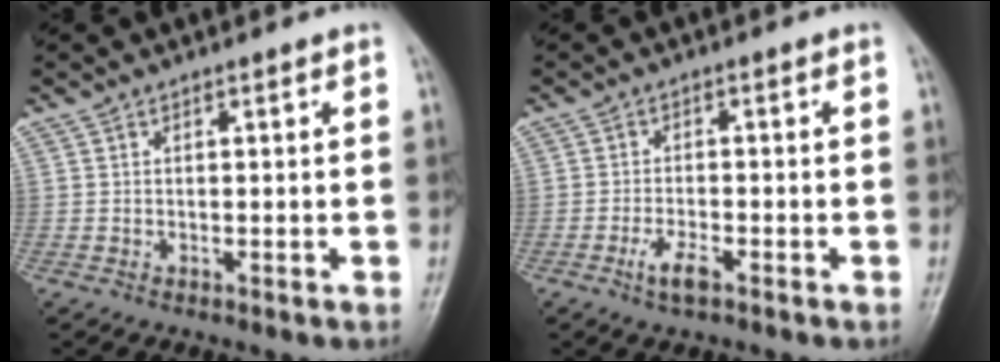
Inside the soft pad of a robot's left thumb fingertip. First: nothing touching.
{"total": 3.5, "force": [-1.9, 1.2, 2.6], "torque": [-0.057, 0.006, -0.036]}